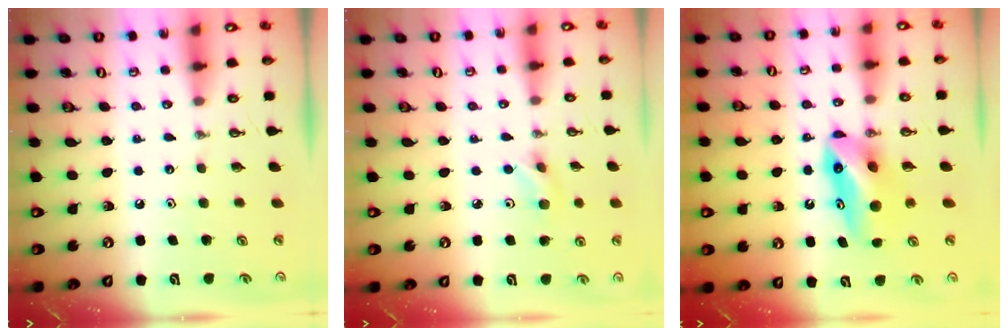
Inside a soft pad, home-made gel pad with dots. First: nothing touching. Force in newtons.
{"total": 4.3, "press": 4.2, "slide": 0.8}
{"total": 10.0, "press": 9.1, "slide": 4.2}